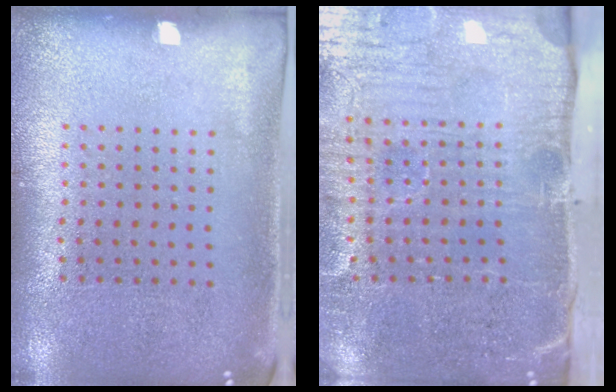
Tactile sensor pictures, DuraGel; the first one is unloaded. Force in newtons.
{"total": 5.2, "press": 4.3, "slide": 2.9}